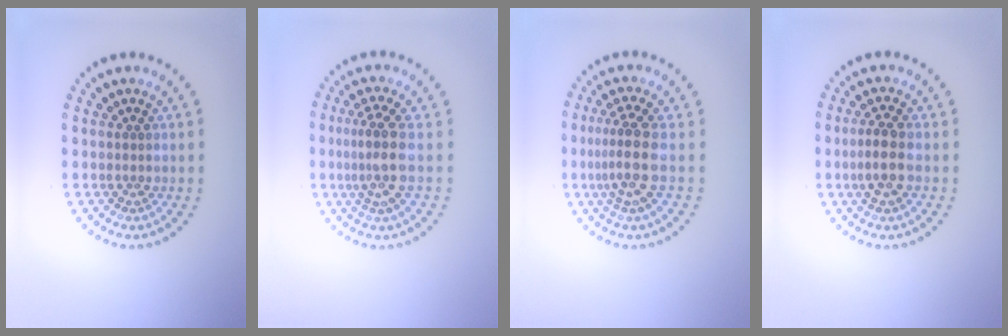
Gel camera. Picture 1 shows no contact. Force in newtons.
{"total": 3.2, "press": 2.6, "slide": 2.0}
{"total": 3.5, "press": 2.6, "slide": 2.3}
{"total": 2.7, "press": 2.6, "slide": 0.8}